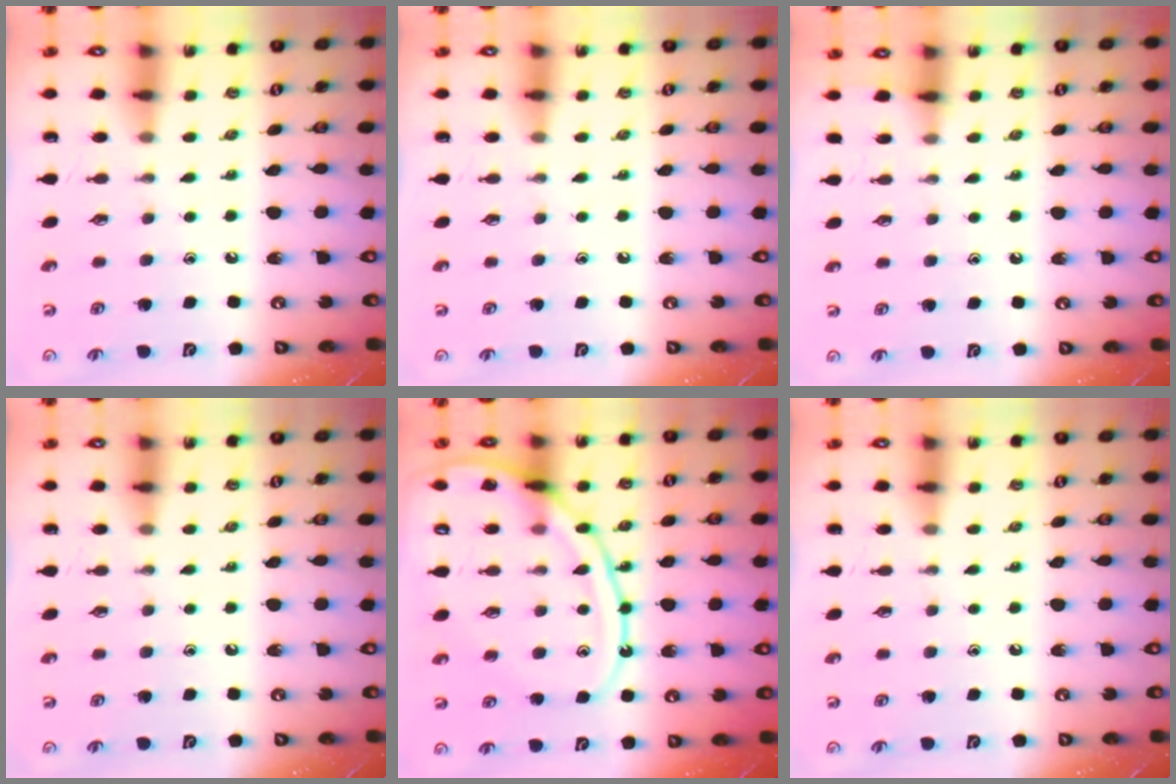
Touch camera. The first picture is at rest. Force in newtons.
{"total": 0.0}
{"total": 2.8, "press": 2.8, "slide": 0.5}
{"total": 0.0}
{"total": 15.4, "press": 15.4, "slide": 1.4}
{"total": 0.0}